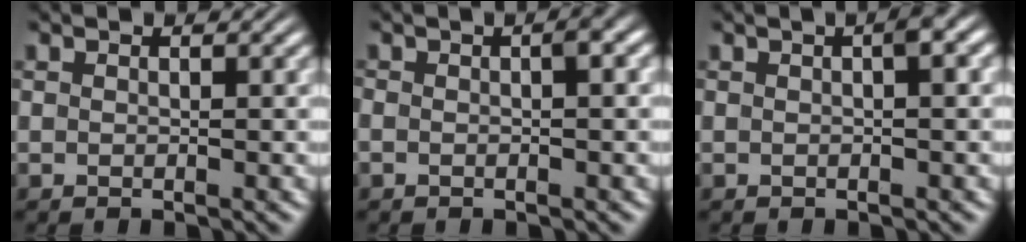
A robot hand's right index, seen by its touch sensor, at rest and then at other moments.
{"total": 1.9, "force": [-0.1, 1.1, 1.6], "torque": [-0.029, 0.008, -0.009]}
{"total": 1.7, "force": [0.3, 0.3, 1.6], "torque": [-0.014, 0.015, -0.002]}